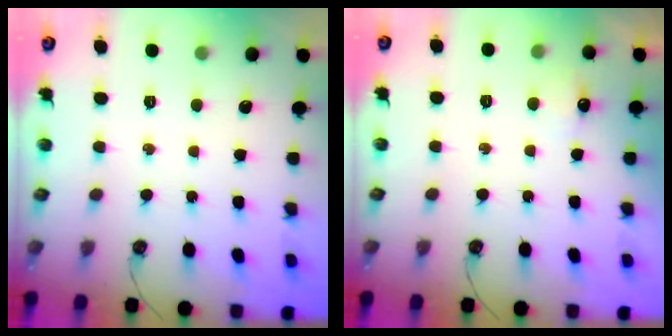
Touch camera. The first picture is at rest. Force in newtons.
{"total": 4.3, "press": 4.2, "slide": 1.1}